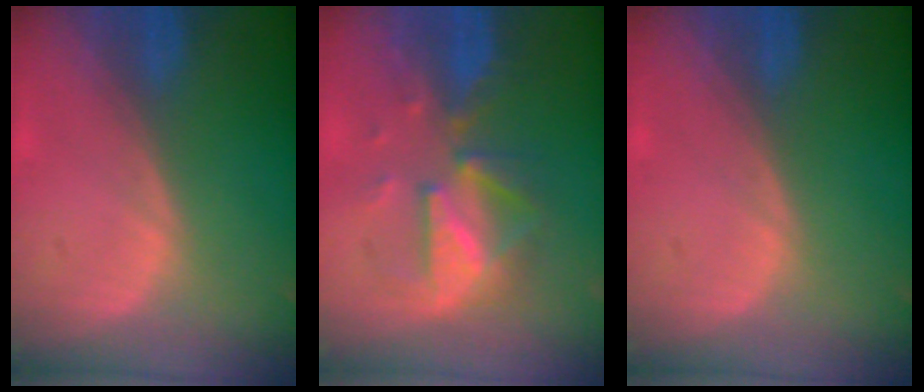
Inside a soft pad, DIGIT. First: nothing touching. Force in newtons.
{"total": 8.0, "press": 8.0, "slide": 0.6}
{"total": 0.0}